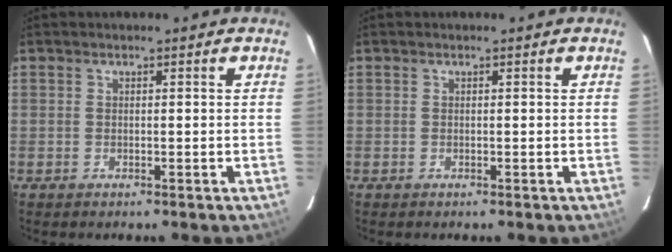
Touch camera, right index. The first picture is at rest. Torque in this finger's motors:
{"motor_torque": [-0.01, 0.01, 0.01, 0.01]}